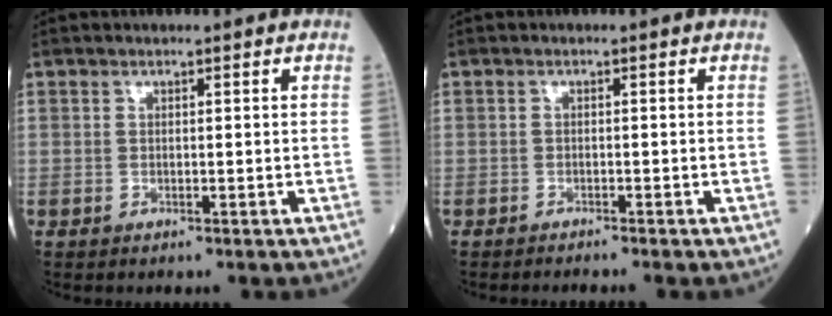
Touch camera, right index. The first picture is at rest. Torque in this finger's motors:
{"motor_torque": [-0.19, -0.35, 0.04, 0.00]}